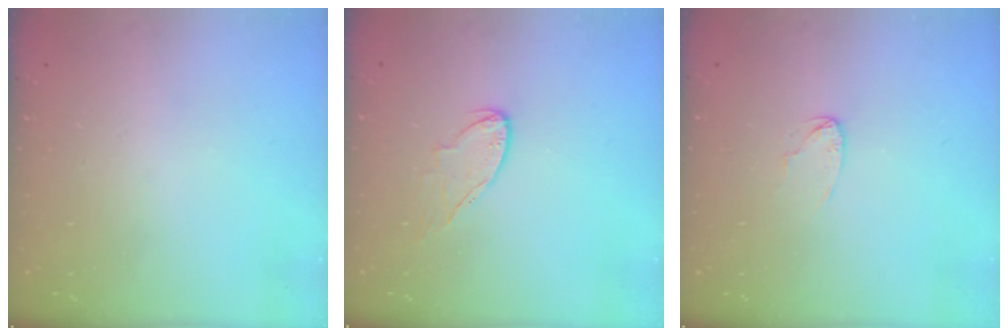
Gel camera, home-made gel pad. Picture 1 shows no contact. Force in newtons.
{"total": 5.9, "press": 5.9, "slide": 0.6}
{"total": 2.5, "press": 2.5, "slide": 0.2}